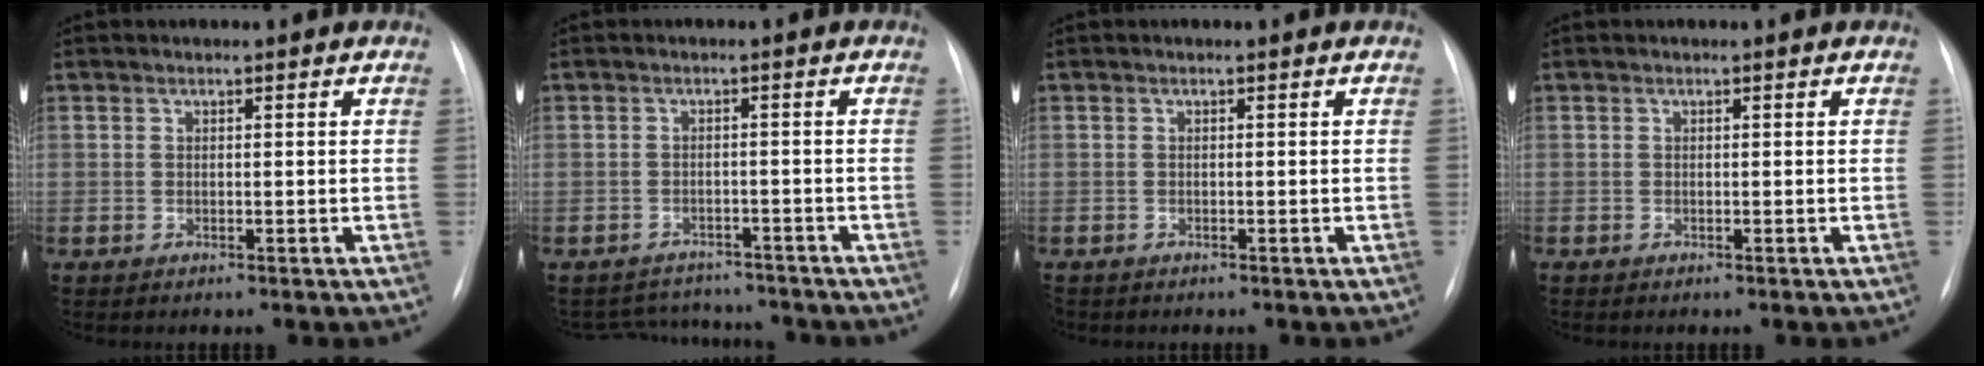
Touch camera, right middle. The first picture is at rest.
{"total": 6.4, "force": [-6.1, 2.0, -0.1], "torque": [0.002, 0.016, -0.081]}
{"total": 0.7, "force": [-0.5, 0.4, 0.1], "torque": [-0.006, 0.001, -0.009]}
{"total": 0.0}